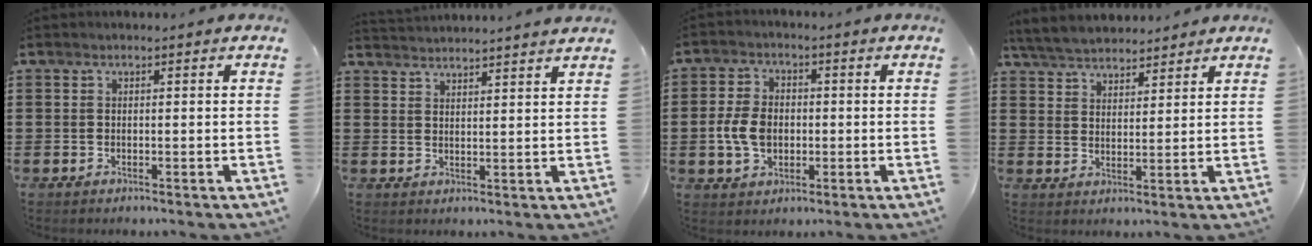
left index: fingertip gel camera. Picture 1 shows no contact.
{"total": 2.9, "force": [2.9, -0.7, -0.3], "torque": [-0.004, -0.011, 0.054]}
{"total": 5.9, "force": [-0.7, 4.1, 4.2], "torque": [-0.109, 0.000, -0.020]}
{"total": 5.1, "force": [4.9, 1.3, 0.8], "torque": [-0.036, -0.012, 0.090]}